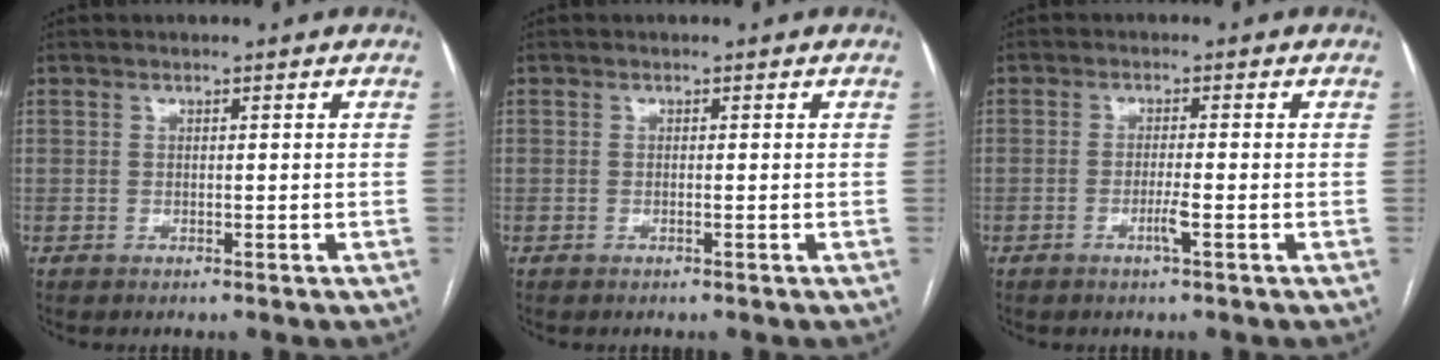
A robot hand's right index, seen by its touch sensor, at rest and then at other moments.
{"total": 0.0}
{"total": 2.5, "force": [-1.1, -0.2, 2.2], "torque": [-0.045, -0.004, -0.021]}